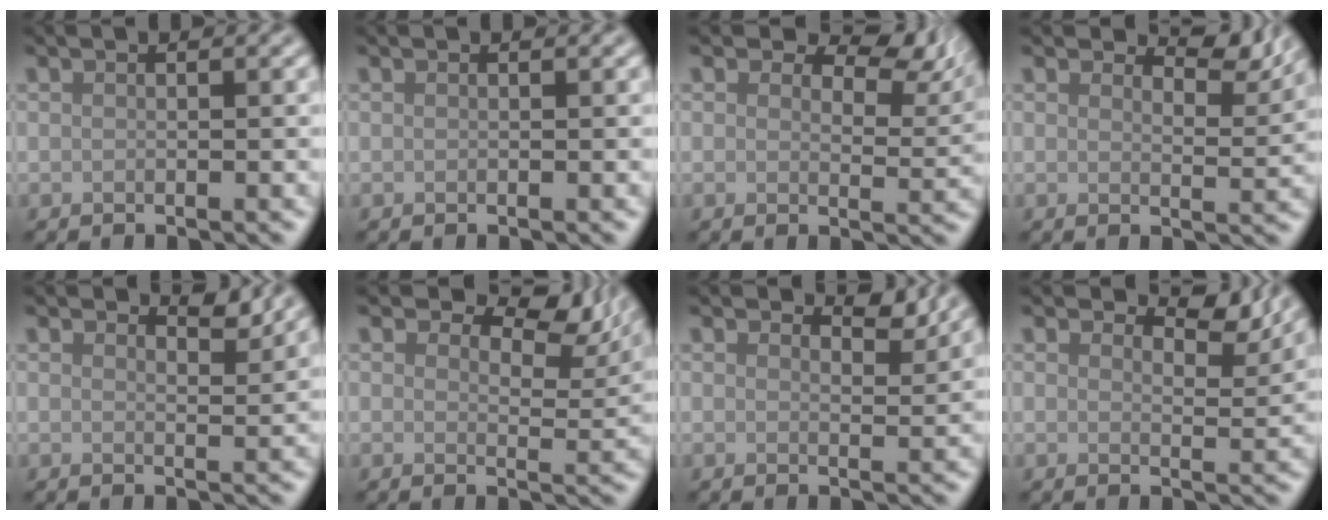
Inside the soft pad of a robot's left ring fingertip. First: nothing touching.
{"total": 0.0}
{"total": 7.1, "force": [4.5, 3.6, 4.2], "torque": [-0.052, 0.000, 0.057]}
{"total": 3.4, "force": [2.8, 1.1, 1.6], "torque": [-0.019, -0.005, 0.037]}
{"total": 1.9, "force": [1.7, 0.2, 0.7], "torque": [-0.008, -0.004, 0.022]}
{"total": 7.0, "force": [4.4, 3.5, 4.2], "torque": [-0.052, -0.001, 0.057]}
{"total": 2.2, "force": [1.9, 0.5, 0.9], "torque": [-0.011, -0.006, 0.025]}
{"total": 3.4, "force": [2.7, 1.1, 1.7], "torque": [-0.022, -0.005, 0.036]}